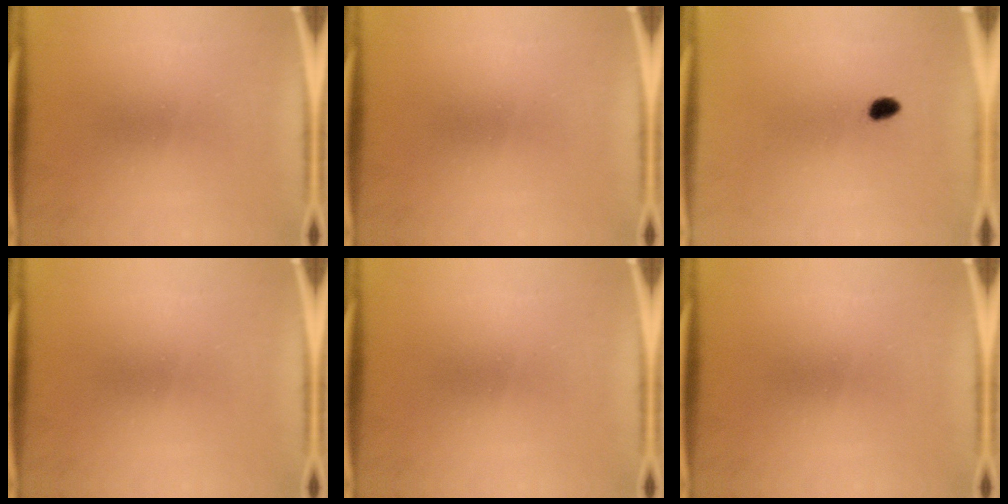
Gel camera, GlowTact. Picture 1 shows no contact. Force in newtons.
{"total": 0.0}
{"total": 2.0}
{"total": 0.0}
{"total": 0.0}
{"total": 0.0}